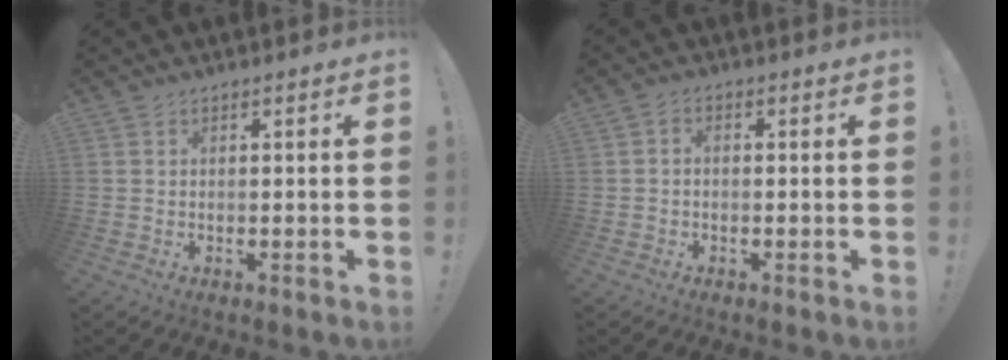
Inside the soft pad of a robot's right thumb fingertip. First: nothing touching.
{"total": 1.9, "force": [-1.0, 1.0, 1.2], "torque": [-0.026, 0.010, -0.017]}